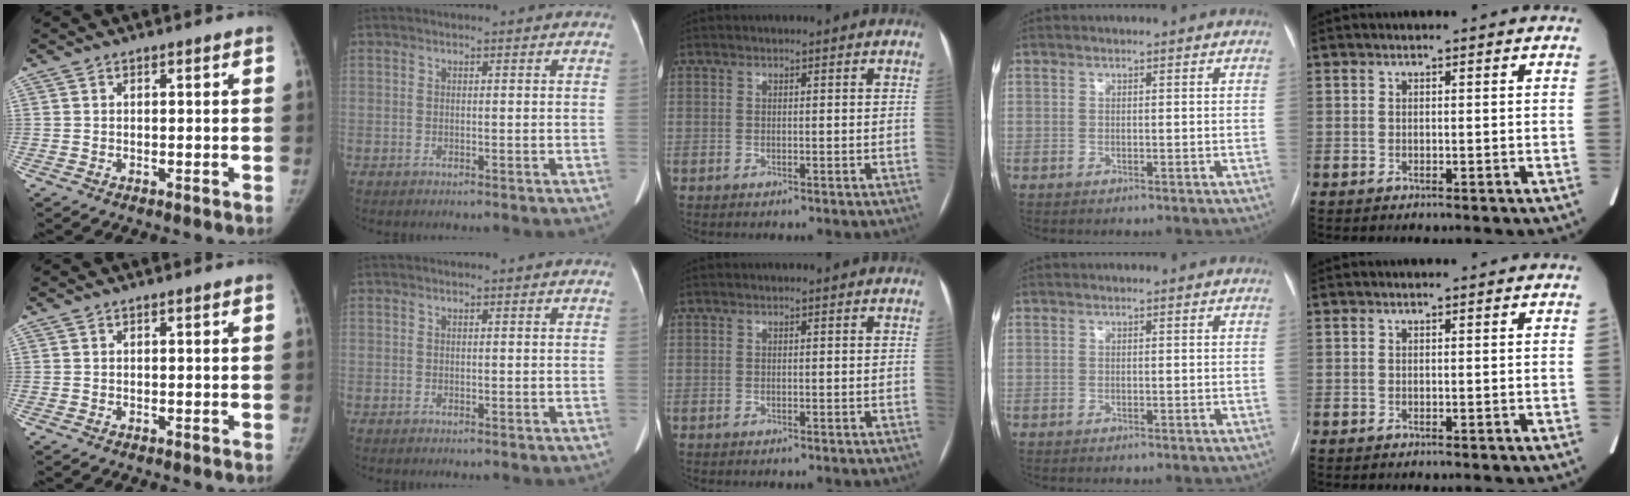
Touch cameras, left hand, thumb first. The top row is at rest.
{}